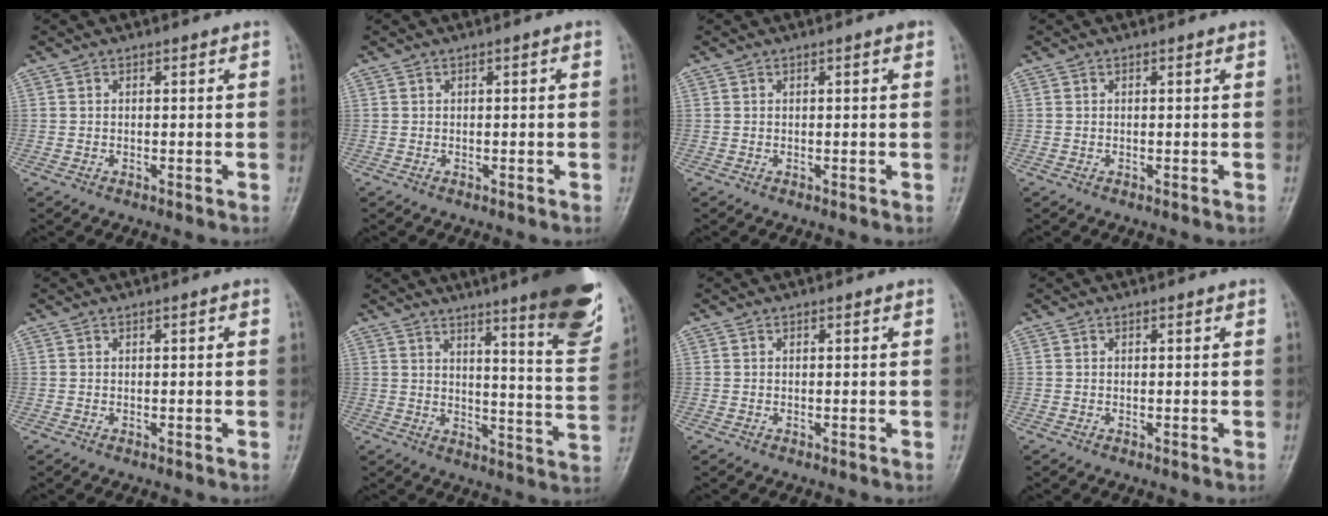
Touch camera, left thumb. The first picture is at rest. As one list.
[{"total": 0.0}, {"total": 0.7, "force": [0.3, 0.0, 0.6], "torque": [-0.011, 0.001, 0.002]}, {"total": 0.0}, {"total": 0.0}, {"total": 20.2, "force": [13.5, 2.7, 14.8], "torque": [-0.171, -0.077, 0.173]}, {"total": 0.0}, {"total": 0.0}]